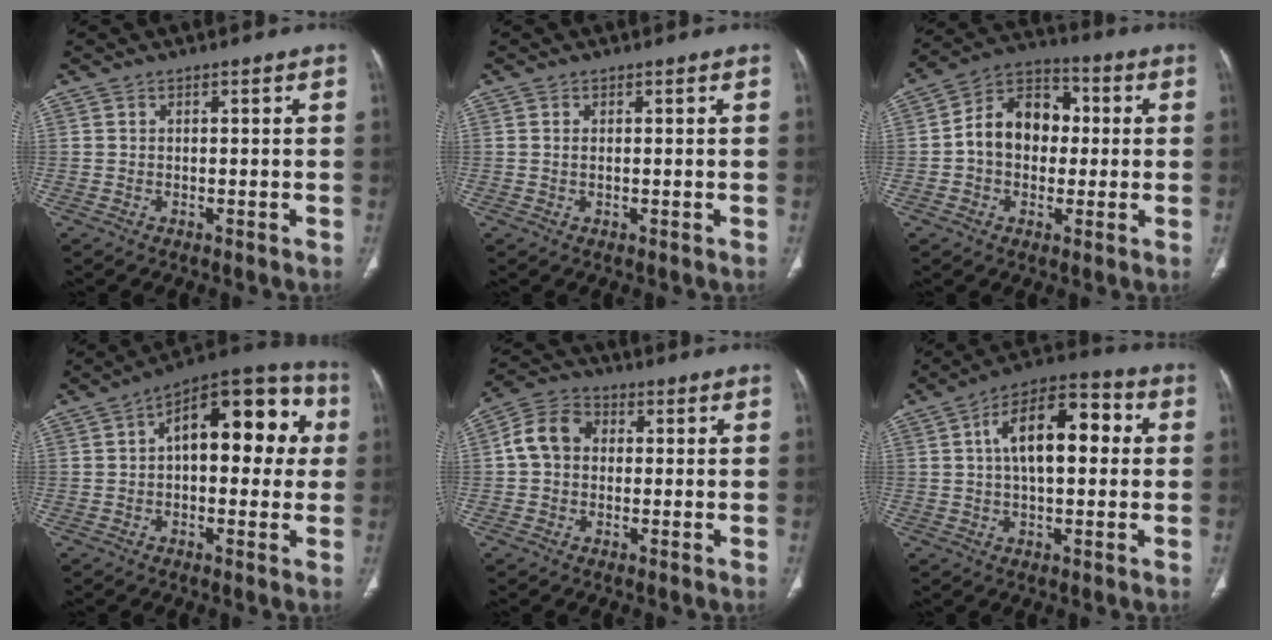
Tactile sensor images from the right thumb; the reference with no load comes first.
{"total": 0.5, "force": [0.1, 0.2, 0.5], "torque": [-0.013, 0.000, 0.002]}
{"total": 12.6, "force": [0.4, 9.4, 8.4], "torque": [-0.107, 0.032, -0.003]}
{"total": 18.5, "force": [3.2, 9.4, 15.6], "torque": [-0.168, 0.038, 0.035]}
{"total": 7.8, "force": [0.6, 6.2, 4.6], "torque": [-0.076, 0.023, 0.001]}
{"total": 14.7, "force": [2.6, 7.3, 12.5], "torque": [-0.188, 0.030, 0.035]}